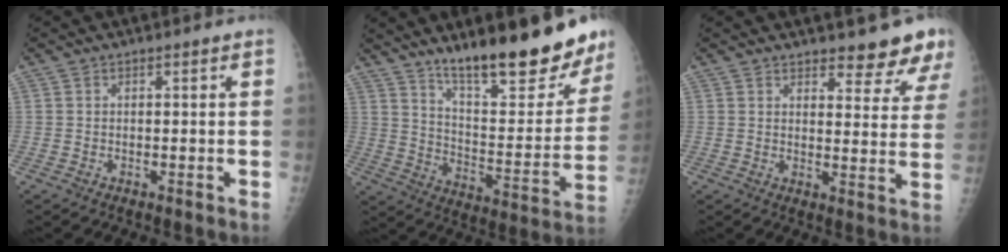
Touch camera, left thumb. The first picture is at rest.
{"total": 23.2, "force": [17.2, 5.8, 14.4], "torque": [-0.170, -0.103, 0.263]}
{"total": 9.0, "force": [7.9, 2.7, 3.4], "torque": [-0.005, -0.050, 0.082]}